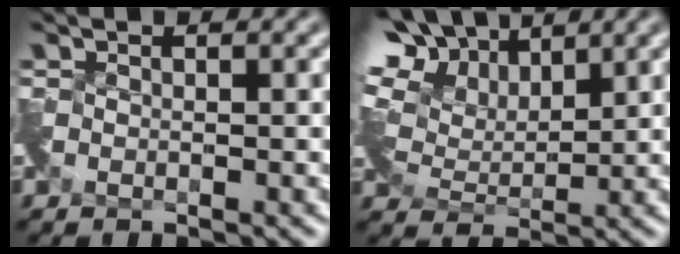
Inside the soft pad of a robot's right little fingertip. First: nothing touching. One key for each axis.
{"total": 11.6, "fx": 7.5, "fy": 6.7, "fz": 5.7, "tx": -0.114, "ty": 0.043, "tz": 0.118}